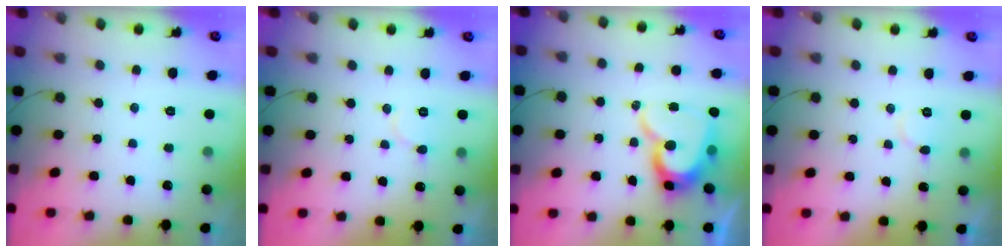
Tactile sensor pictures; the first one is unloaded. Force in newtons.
{"total": 6.0, "press": 6.0, "slide": 0.7}
{"total": 13.9, "press": 13.9, "slide": 1.3}
{"total": 5.3, "press": 5.2, "slide": 0.5}